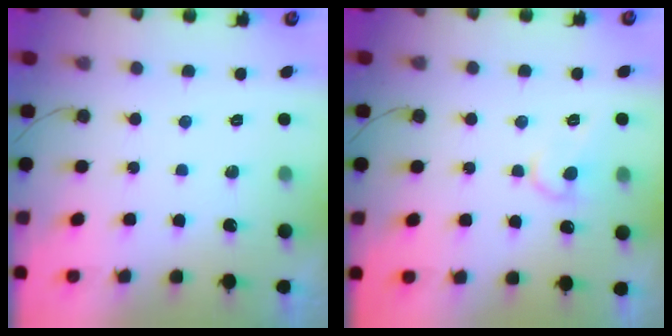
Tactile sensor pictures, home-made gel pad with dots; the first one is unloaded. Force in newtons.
{"total": 9.5, "press": 9.5, "slide": 0.9}